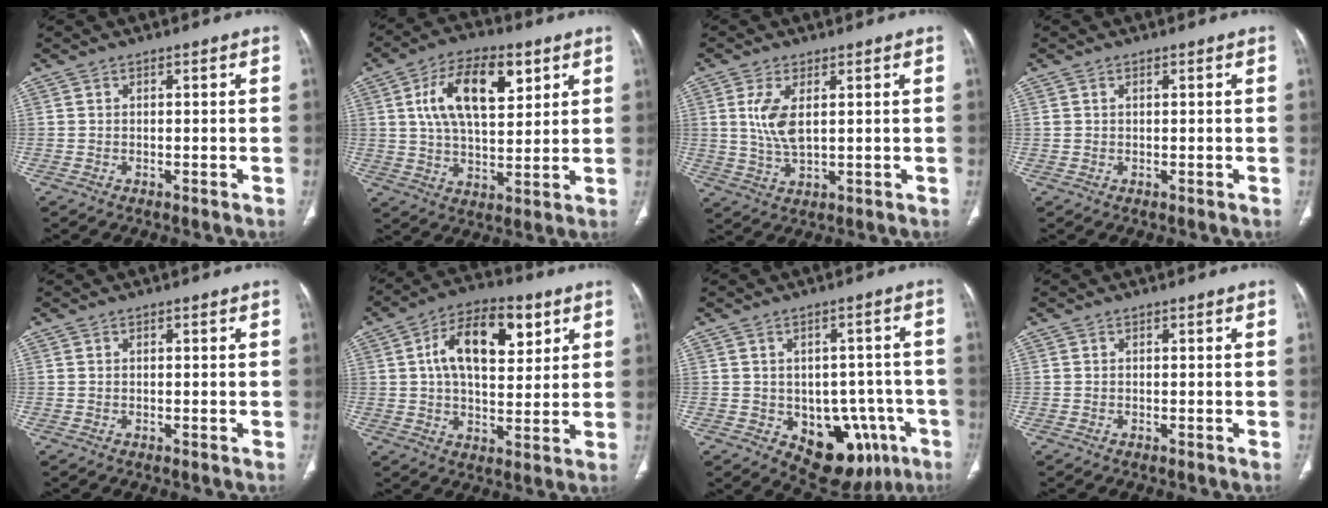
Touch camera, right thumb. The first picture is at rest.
{"total": 15.2, "force": [5.5, 7.6, 12.0], "torque": [-0.186, -0.008, 0.097]}
{"total": 6.5, "force": [1.6, 2.7, 5.7], "torque": [-0.125, -0.012, 0.039]}
{"total": 0.7, "force": [0.3, 0.5, 0.5], "torque": [-0.012, 0.008, 0.010]}
{"total": 0.0}
{"total": 15.3, "force": [5.1, 8.3, 11.9], "torque": [-0.166, 0.000, 0.079]}
{"total": 14.1, "force": [-5.3, 9.4, 9.1], "torque": [-0.062, 0.025, -0.054]}
{"total": 0.0}